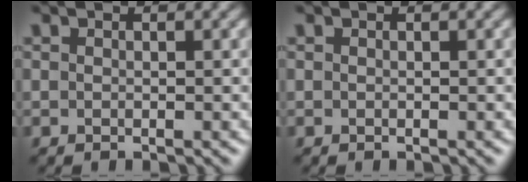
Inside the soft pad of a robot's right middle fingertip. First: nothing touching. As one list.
[{"total": 0.0}]